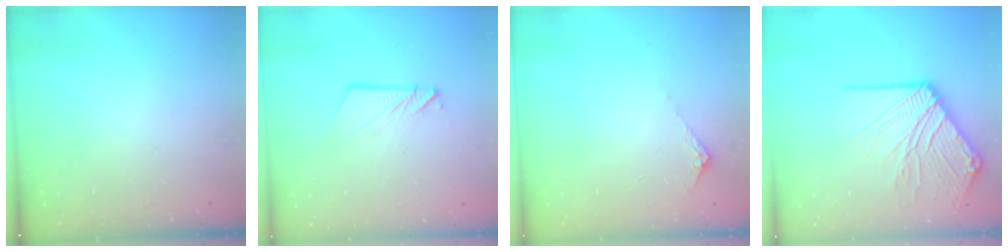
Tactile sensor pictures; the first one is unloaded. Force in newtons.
{"total": 7.9, "press": 7.8, "slide": 0.4}
{"total": 5.8, "press": 5.8, "slide": 0.8}
{"total": 13.7, "press": 13.6, "slide": 2.1}